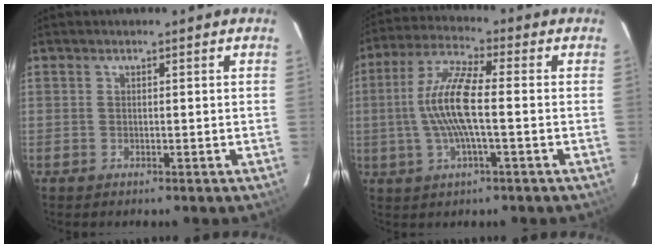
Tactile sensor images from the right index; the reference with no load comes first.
{"total": 11.0, "force": [-0.9, 1.9, 10.8], "torque": [-0.221, 0.005, -0.020]}